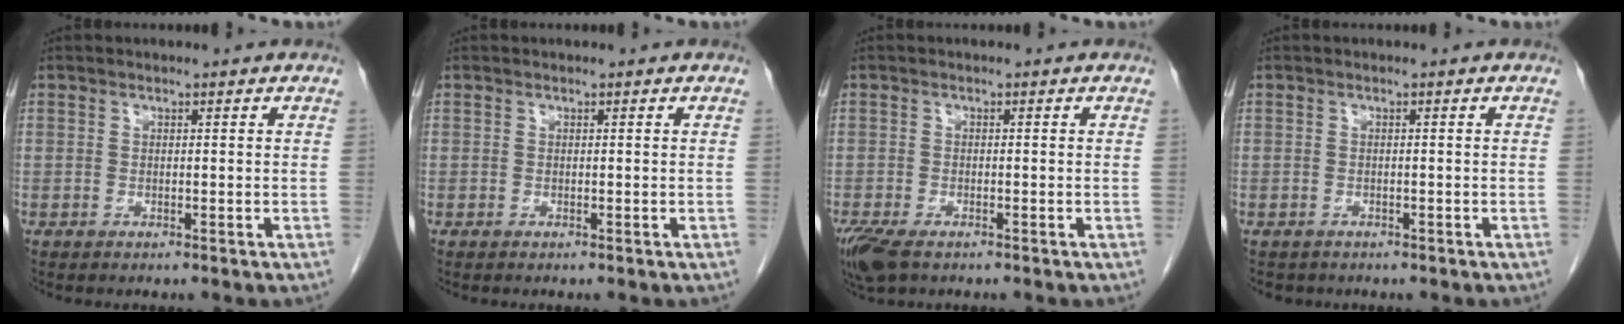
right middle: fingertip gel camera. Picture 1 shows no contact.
{"total": 0.0}
{"total": 5.8, "force": [-3.8, 2.5, 3.6], "torque": [-0.074, -0.014, -0.067]}
{"total": 1.8, "force": [-1.5, 1.1, 0.2], "torque": [-0.015, -0.002, -0.018]}